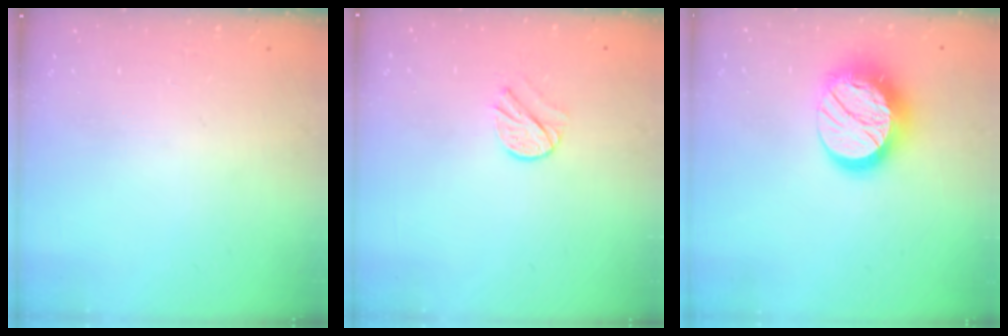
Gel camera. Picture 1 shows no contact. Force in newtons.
{"total": 7.4, "press": 7.4, "slide": 0.6}
{"total": 15.7, "press": 15.7, "slide": 0.9}